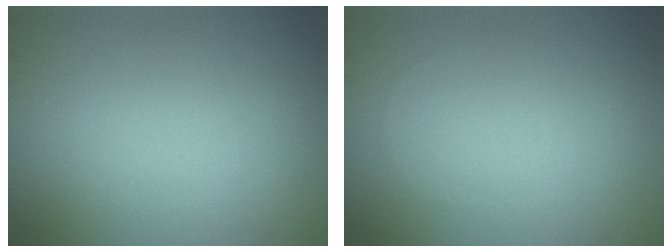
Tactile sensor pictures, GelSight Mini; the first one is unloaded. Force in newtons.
{"total": 0.0}